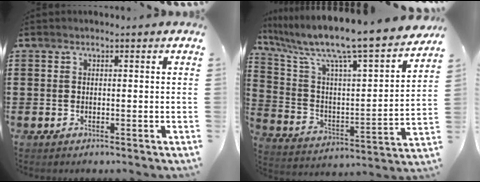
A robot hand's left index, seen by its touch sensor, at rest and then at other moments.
{"total": 9.5, "force": [8.0, 0.0, 5.2], "torque": [-0.139, -0.076, 0.122]}